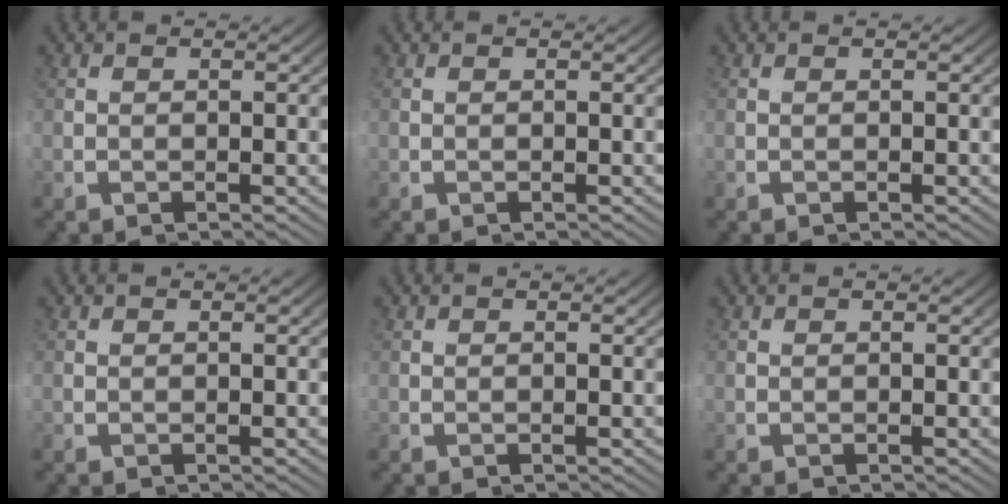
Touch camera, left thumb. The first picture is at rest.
{"total": 0.0}
{"total": 0.0}
{"total": 0.0}
{"total": 0.0}
{"total": 0.0}